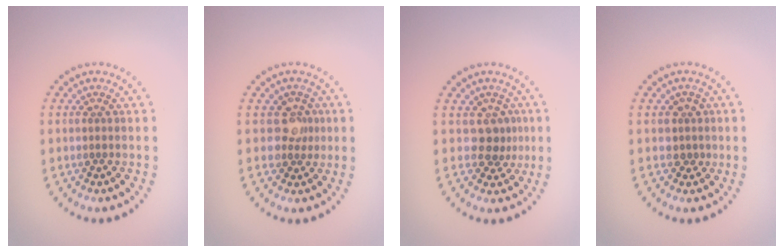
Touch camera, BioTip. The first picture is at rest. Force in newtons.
{"total": 2.0, "press": 1.6, "slide": 1.1}
{"total": 2.3, "press": 1.7, "slide": 1.5}
{"total": 1.6, "press": 1.3, "slide": 0.9}